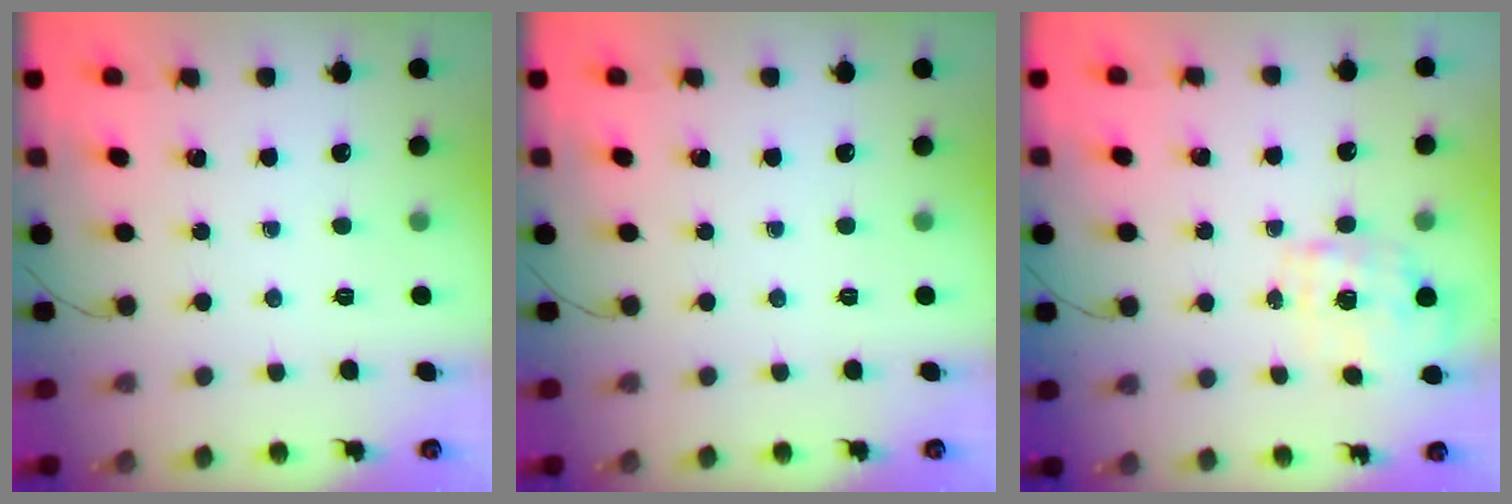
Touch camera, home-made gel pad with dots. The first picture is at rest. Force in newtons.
{"total": 0.0}
{"total": 1.8, "press": 1.7, "slide": 0.6}